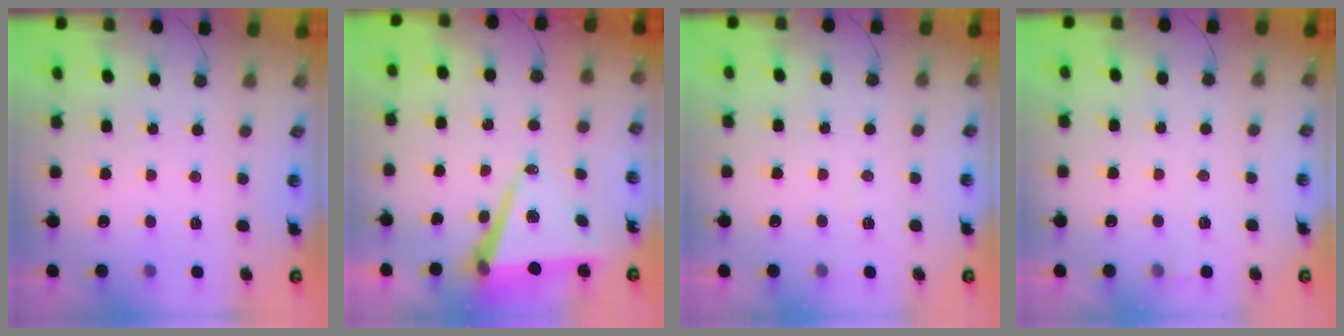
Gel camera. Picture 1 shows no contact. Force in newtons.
{"total": 10.3, "press": 9.4, "slide": 4.3}
{"total": 7.3, "press": 5.7, "slide": 4.5}
{"total": 3.1, "press": 2.9, "slide": 1.1}